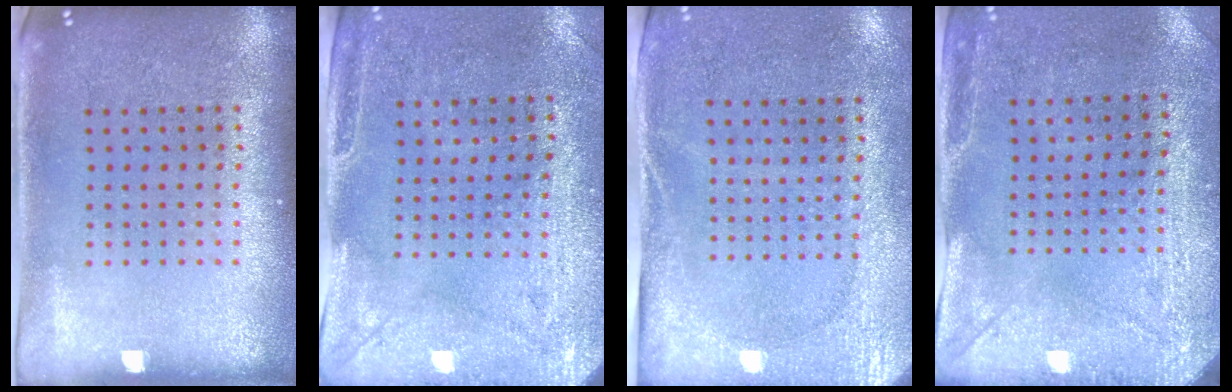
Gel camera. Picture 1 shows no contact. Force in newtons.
{"total": 3.0, "press": 2.4, "slide": 1.8}
{"total": 2.7, "press": 2.1, "slide": 1.6}
{"total": 3.0, "press": 2.4, "slide": 1.9}